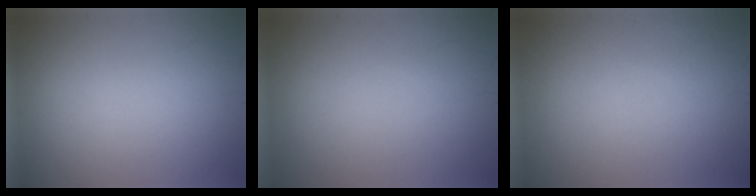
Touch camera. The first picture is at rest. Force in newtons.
{"total": 0.0}
{"total": 0.0}